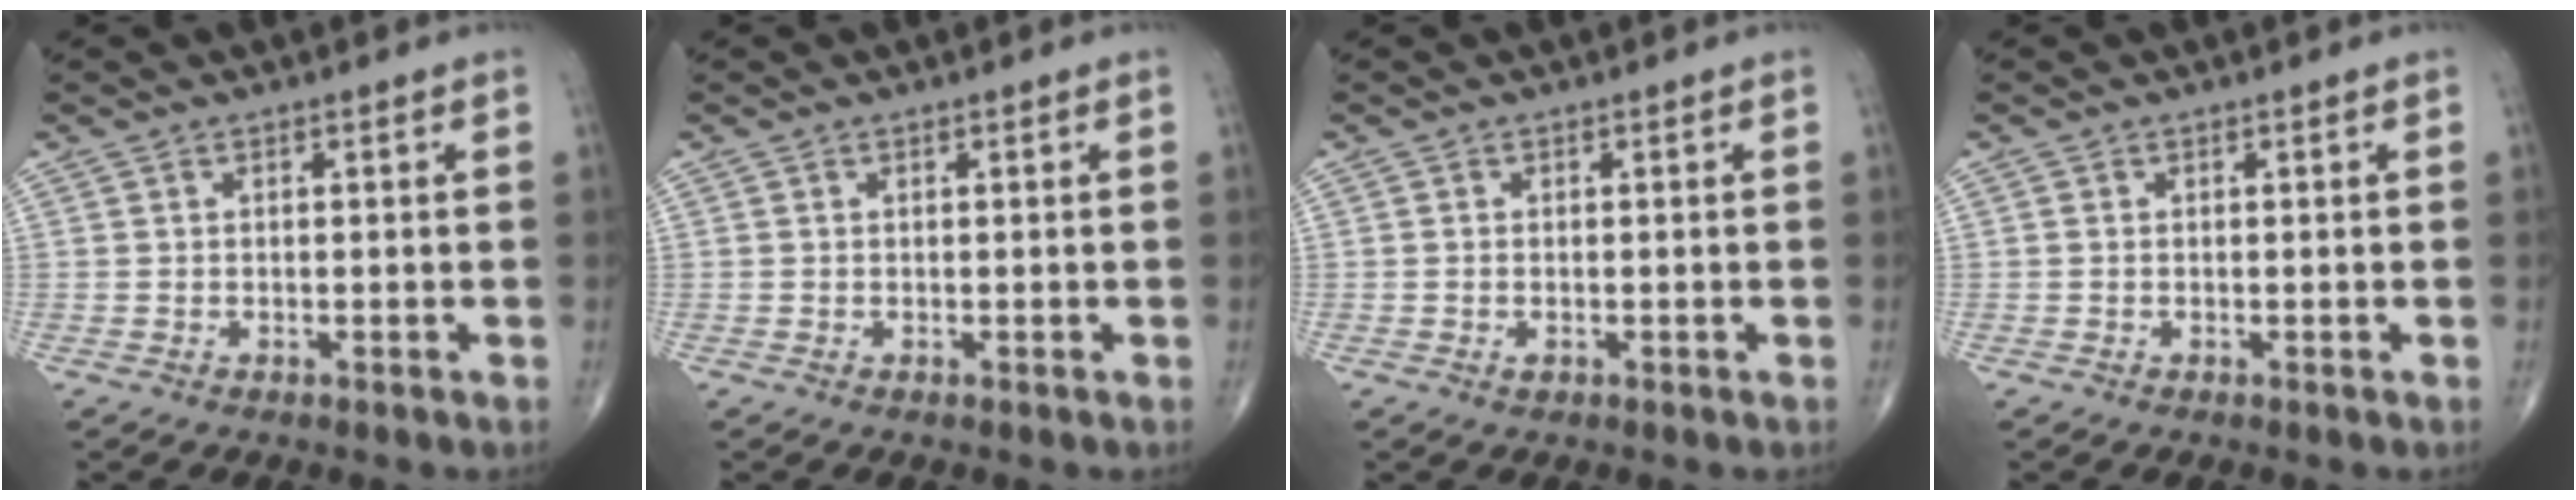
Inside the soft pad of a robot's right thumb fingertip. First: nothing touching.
{"total": 0.0}
{"total": 0.8, "force": [-0.3, 0.5, 0.6], "torque": [-0.012, 0.001, -0.004]}
{"total": 0.0}